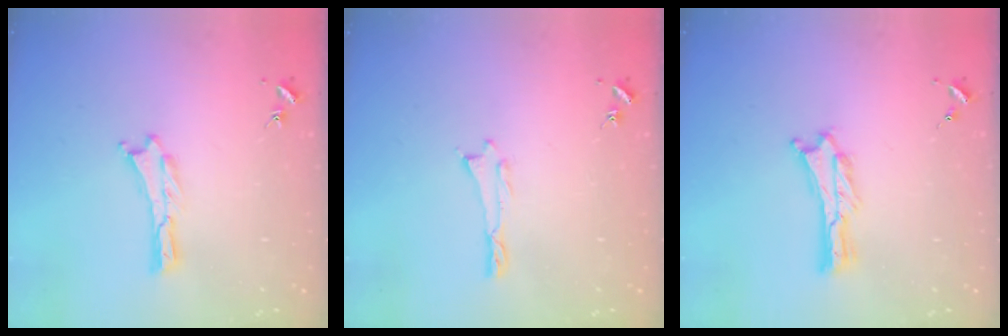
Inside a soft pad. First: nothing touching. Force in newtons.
{"total": 0.0}
{"total": 0.8, "press": 0.7, "slide": 0.2}